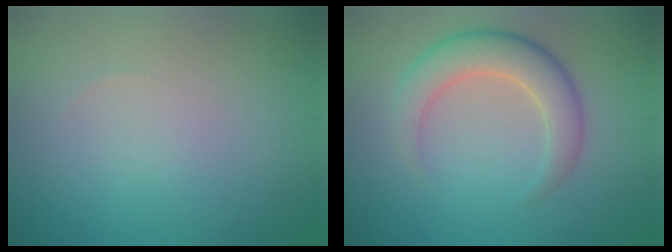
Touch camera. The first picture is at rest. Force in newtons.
{"total": 5.1, "press": 5.1, "slide": 0.2}